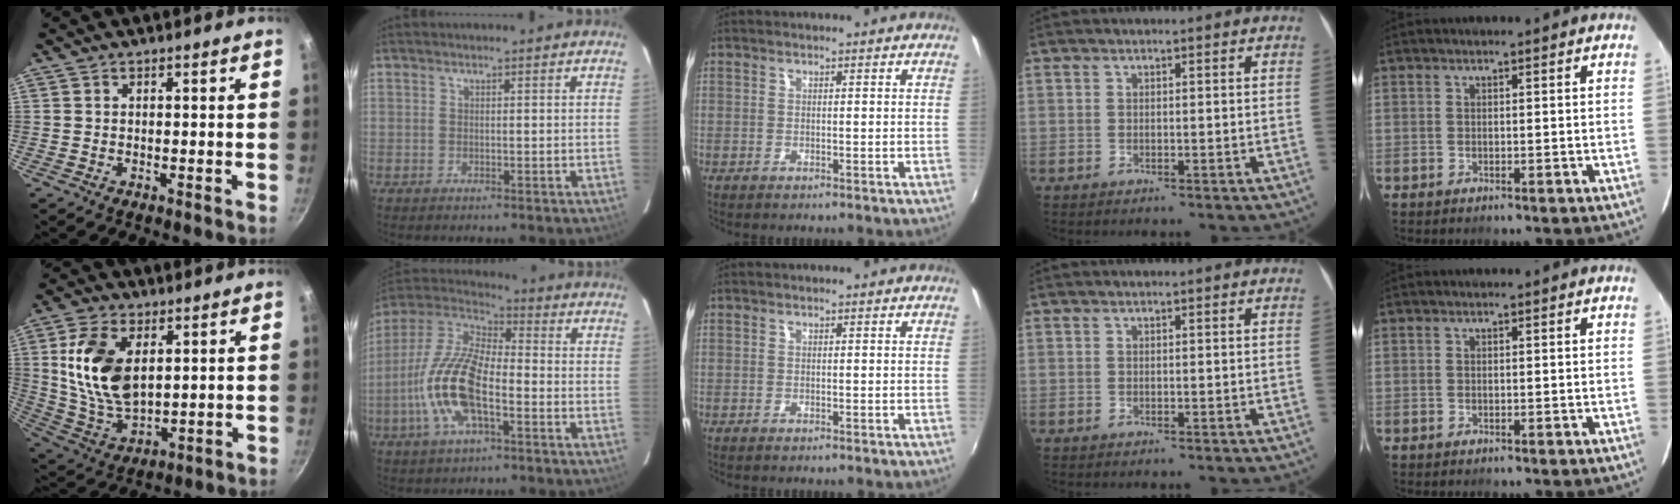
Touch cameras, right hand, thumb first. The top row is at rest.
{"thumb": {"total": 15.5, "force": [3.7, 9.1, 12.0], "torque": [-0.215, -0.020, 0.083]}, "index": {"total": 16.0, "force": [-4.8, 6.4, 13.8], "torque": [-0.290, -0.001, -0.099]}}